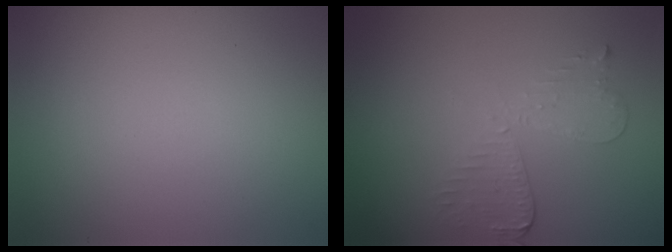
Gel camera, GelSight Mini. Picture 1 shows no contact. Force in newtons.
{"total": 3.0, "press": 2.6, "slide": 1.5}